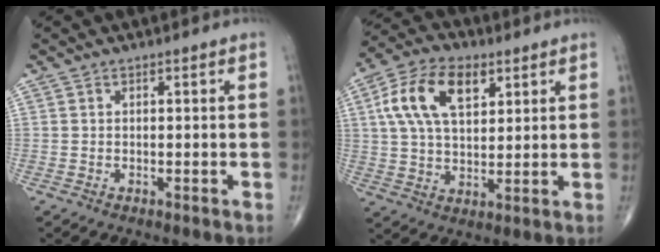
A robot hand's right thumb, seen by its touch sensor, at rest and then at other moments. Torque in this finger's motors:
{"motor_torque": [0.47, 0.49, 0.27, -0.06, 0.32]}